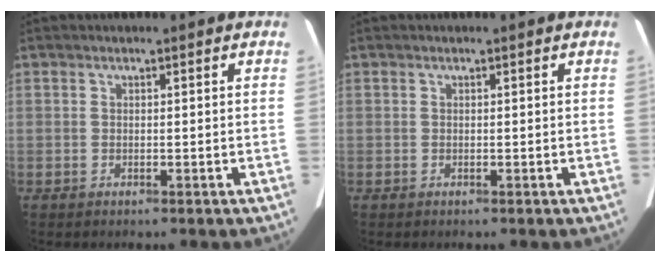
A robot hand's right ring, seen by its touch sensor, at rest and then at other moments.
{"total": 0.0}